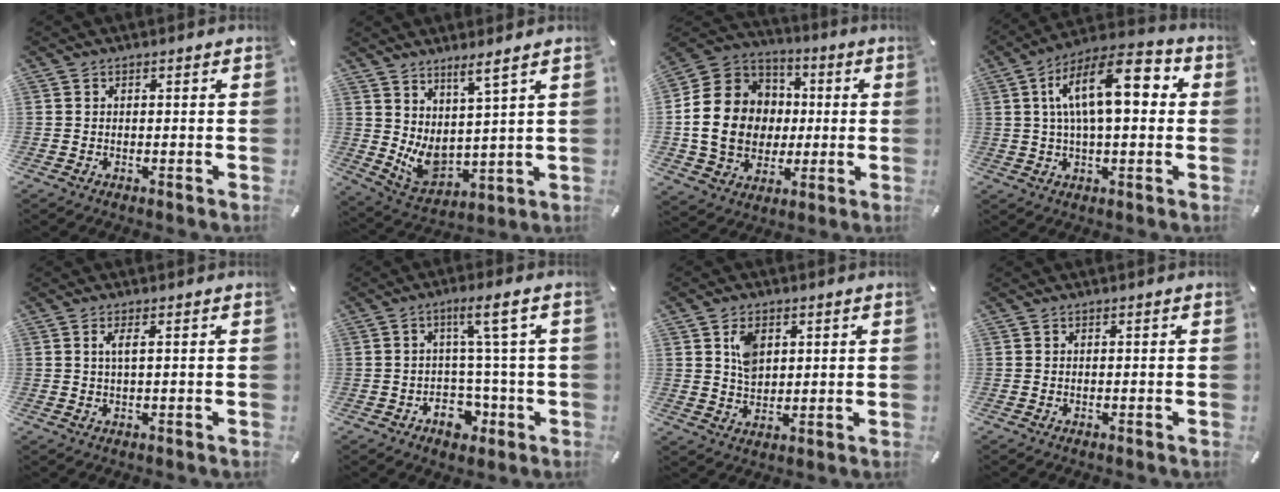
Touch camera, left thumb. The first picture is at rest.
{"total": 7.3, "force": [3.2, 3.6, 5.5], "torque": [-0.115, -0.051, 0.061]}
{"total": 18.0, "force": [-1.2, 15.9, 8.3], "torque": [-0.169, 0.016, -0.018]}
{"total": 16.1, "force": [3.8, 7.0, 14.0], "torque": [-0.230, 0.000, 0.058]}
{"total": 2.5, "force": [0.8, 0.3, 2.4], "torque": [-0.050, 0.001, 0.011]}
{"total": 9.3, "force": [-0.7, 5.4, 7.6], "torque": [-0.107, 0.006, -0.014]}
{"total": 6.1, "force": [2.3, 4.5, 3.4], "torque": [-0.054, -0.002, 0.041]}
{"total": 0.0}